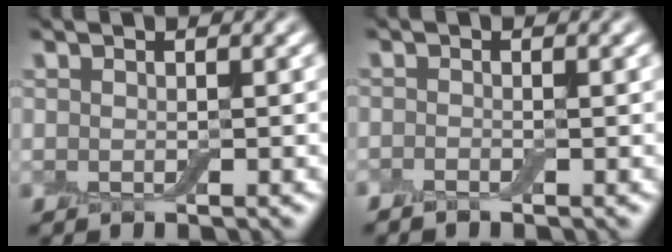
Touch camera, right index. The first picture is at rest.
{"total": 0.7, "force": [-0.6, 0.2, 0.4], "torque": [-0.008, -0.001, -0.013]}